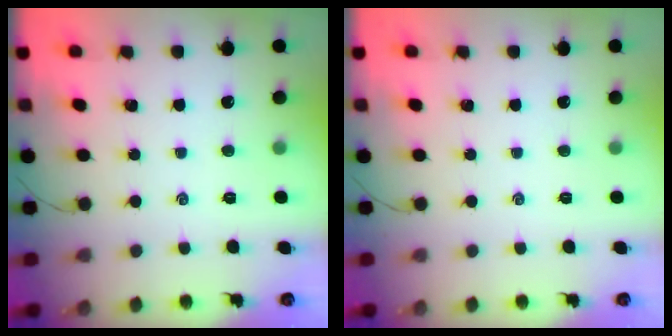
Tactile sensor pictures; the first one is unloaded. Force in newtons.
{"total": 0.0}